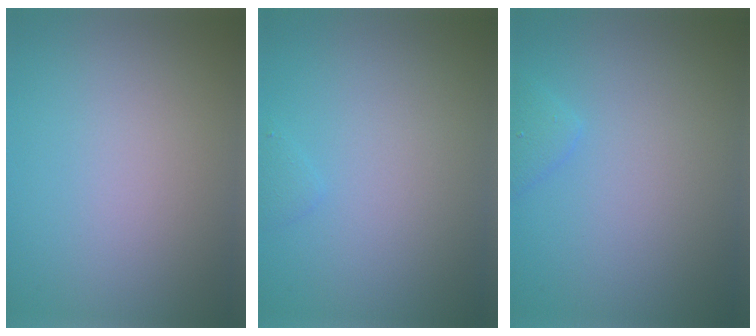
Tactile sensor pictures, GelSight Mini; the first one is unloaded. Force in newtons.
{"total": 0.6, "press": 0.6, "slide": 0.1}
{"total": 1.2, "press": 1.2, "slide": 0.1}